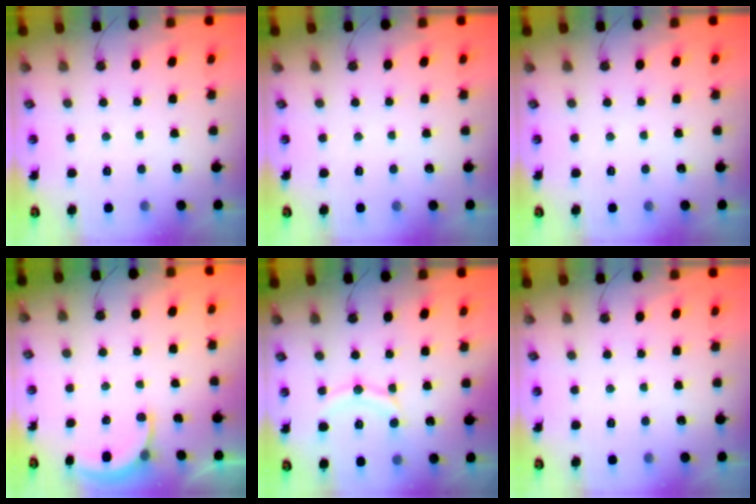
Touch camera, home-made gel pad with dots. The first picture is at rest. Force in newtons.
{"total": 0.0}
{"total": 0.0}
{"total": 3.9, "press": 3.9, "slide": 0.3}
{"total": 12.2, "press": 12.1, "slide": 1.2}
{"total": 0.0}